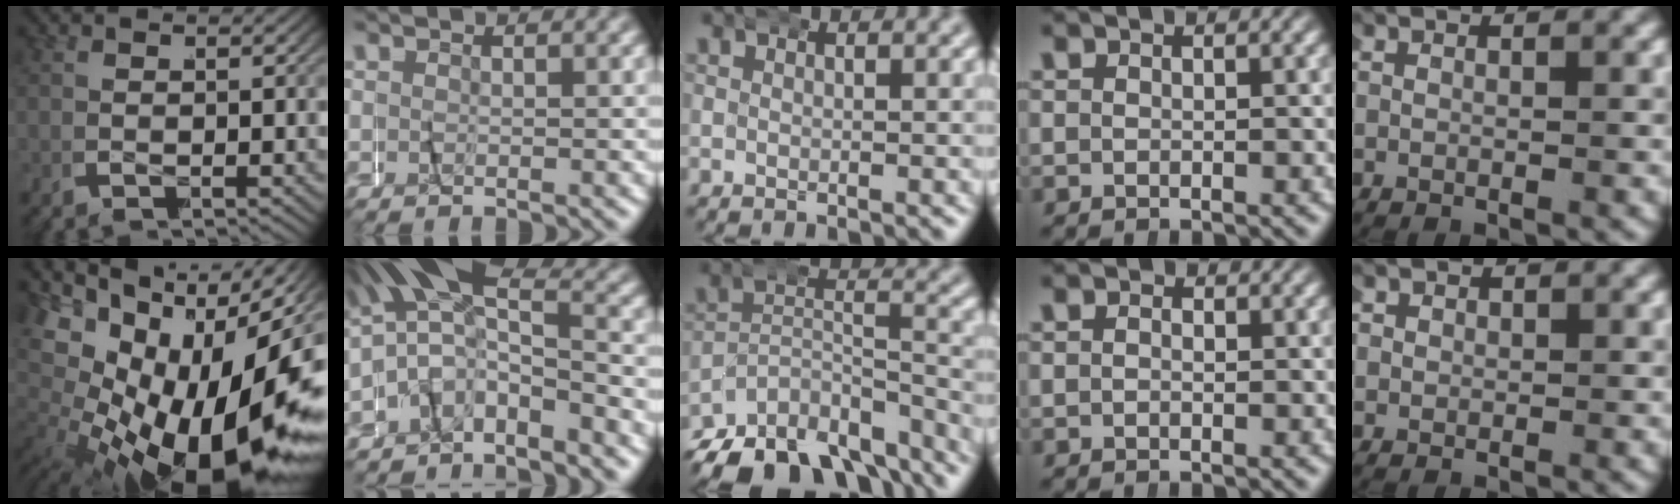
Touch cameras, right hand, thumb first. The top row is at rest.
{"thumb": {"total": 20.9, "force": [-2.3, 12.9, 16.2], "torque": [-0.298, -0.034, -0.020]}, "index": {"total": 7.5, "force": [-0.2, 5.8, 4.7], "torque": [-0.053, 0.032, -0.048]}, "middle": {"total": 14.0, "force": [-10.3, 7.3, 6.0], "torque": [-0.096, -0.040, -0.156]}, "ring": {"total": 0.6, "force": [-0.1, 0.5, 0.3], "torque": [-0.002, -0.001, -0.002]}, "little": {"total": 1.0, "force": [0.1, 1.0, 0.0], "torque": [-0.003, 0.003, -0.004]}}